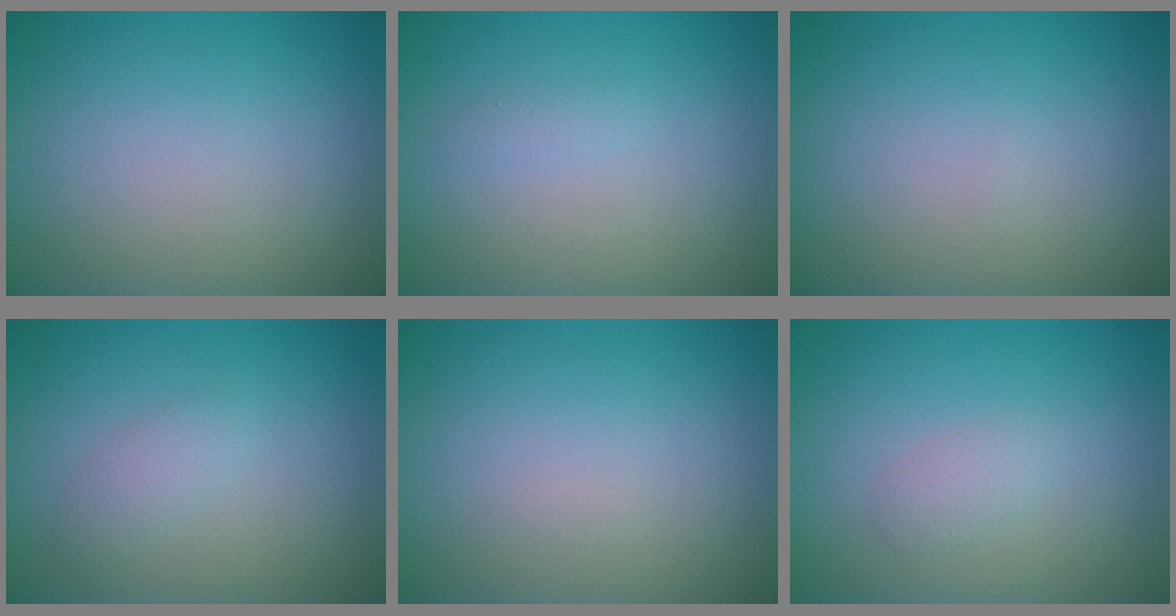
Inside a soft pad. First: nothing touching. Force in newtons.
{"total": 0.6, "press": 0.6, "slide": 0.0}
{"total": 0.0}
{"total": 1.4, "press": 1.4, "slide": 0.1}
{"total": 0.0}
{"total": 1.2, "press": 1.2, "slide": 0.0}